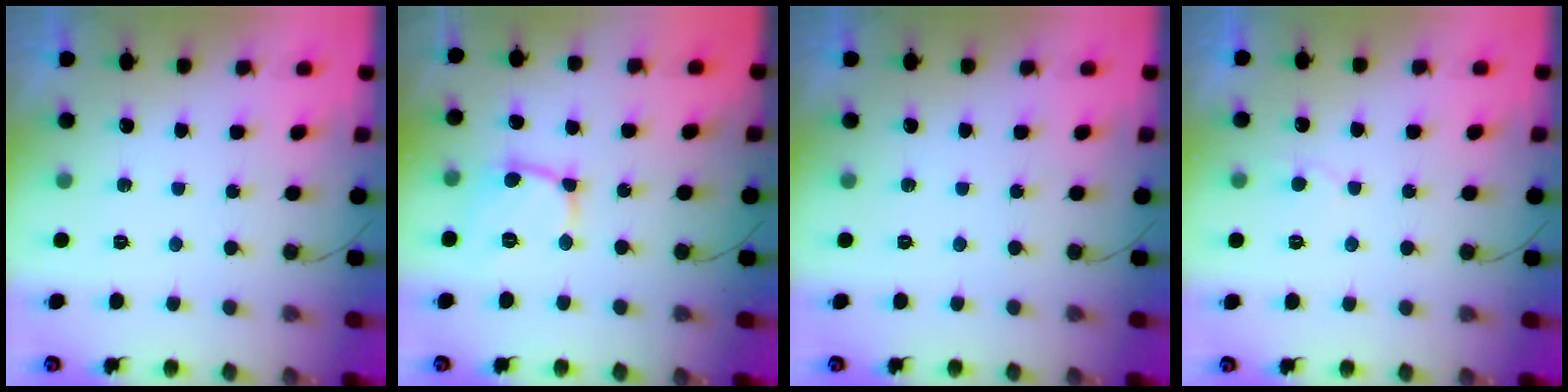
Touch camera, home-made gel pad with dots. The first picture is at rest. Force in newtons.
{"total": 6.6, "press": 6.5, "slide": 0.7}
{"total": 0.0}
{"total": 5.0, "press": 5.0, "slide": 0.4}